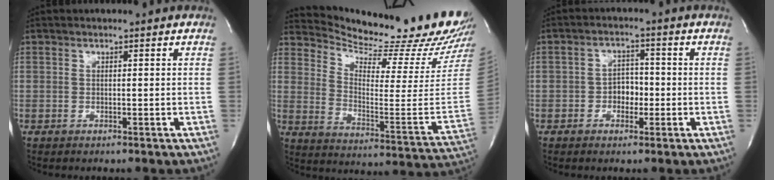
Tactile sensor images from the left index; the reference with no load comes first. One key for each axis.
{"total": 23.5, "fx": 22.1, "fy": 0.4, "fz": 8.1, "tx": -0.136, "ty": -0.129, "tz": 0.293}
{"total": 3.4, "fx": -1.2, "fy": 2.4, "fz": 2.1, "tx": -0.028, "ty": 0.004, "tz": -0.024}